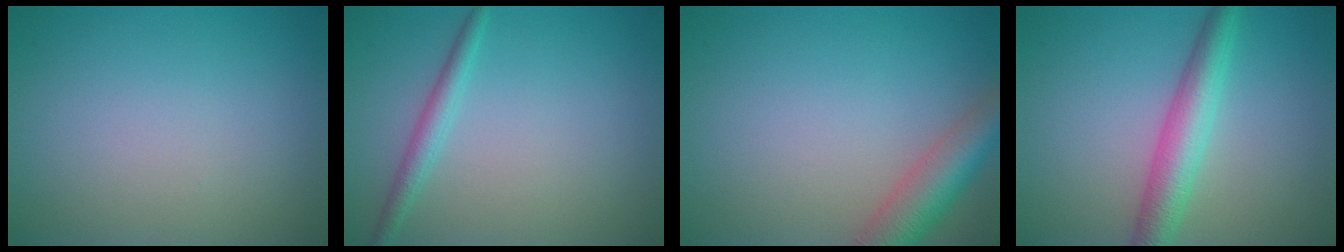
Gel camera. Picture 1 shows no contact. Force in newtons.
{"total": 1.9, "press": 1.9, "slide": 0.2}
{"total": 5.0, "press": 5.0, "slide": 0.3}
{"total": 4.4, "press": 4.4, "slide": 0.1}